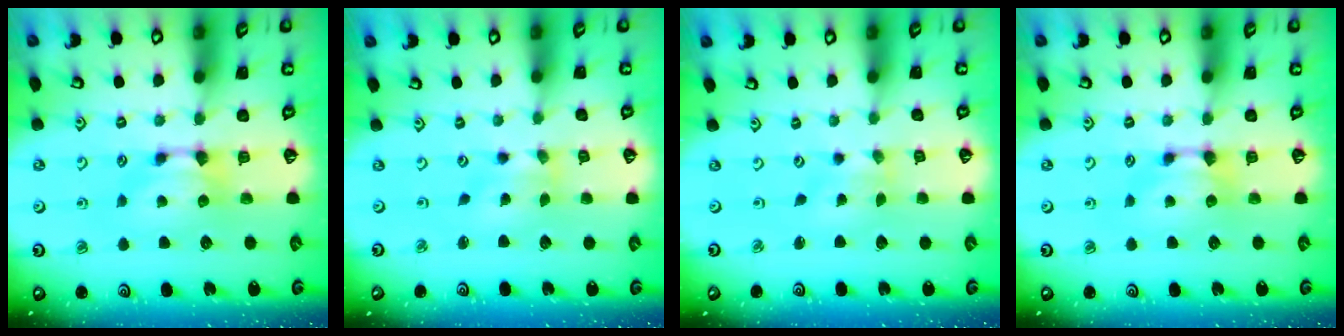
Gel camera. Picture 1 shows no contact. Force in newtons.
{"total": 1.5, "press": 1.0, "slide": 1.1}
{"total": 2.7, "press": 2.5, "slide": 0.9}
{"total": 0.0}